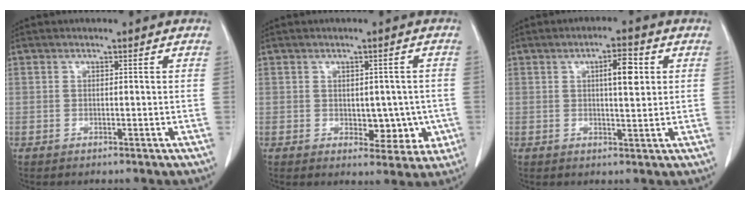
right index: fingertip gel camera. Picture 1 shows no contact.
{"total": 5.3, "force": [-0.5, 3.5, 3.9], "torque": [-0.033, 0.005, 0.006]}
{"total": 4.9, "force": [1.4, 1.0, 4.6], "torque": [-0.076, 0.005, 0.022]}